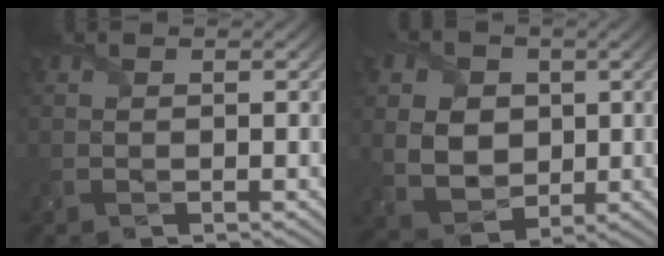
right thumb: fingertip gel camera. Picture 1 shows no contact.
{"total": 7.5, "force": [1.1, 6.1, 4.2], "torque": [-0.124, 0.000, 0.013]}